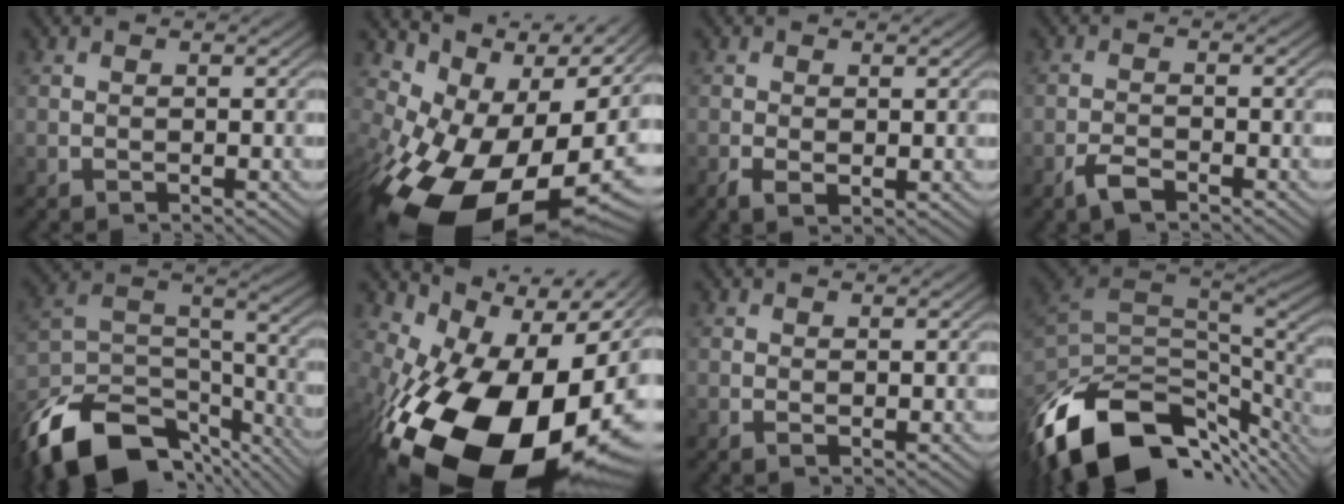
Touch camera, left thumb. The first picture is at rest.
{"total": 18.0, "force": [-3.1, 10.1, 14.5], "torque": [-0.229, -0.020, -0.036]}
{"total": 1.8, "force": [-0.3, 0.9, 1.6], "torque": [-0.037, -0.005, -0.004]}
{"total": 2.6, "force": [-1.9, 0.8, 1.6], "torque": [-0.034, 0.000, -0.042]}
{"total": 17.5, "force": [-12.3, 8.6, 9.0], "torque": [-0.224, -0.028, -0.195]}
{"total": 20.7, "force": [-5.3, 12.7, 15.5], "torque": [-0.270, -0.043, -0.072]}
{"total": 0.7, "force": [0.1, 0.2, 0.6], "torque": [-0.013, -0.003, 0.002]}
{"total": 17.1, "force": [-8.0, 9.5, 11.7], "torque": [-0.271, -0.030, -0.130]}